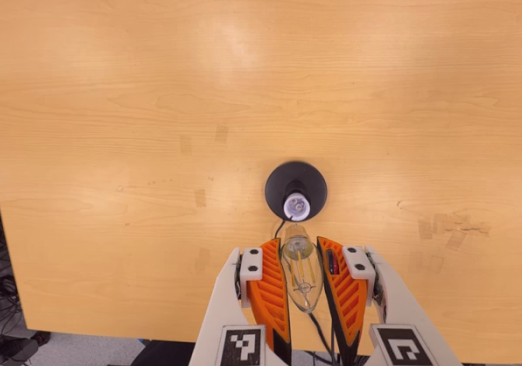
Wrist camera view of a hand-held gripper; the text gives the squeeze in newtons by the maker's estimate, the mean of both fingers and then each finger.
{"total": 20.3, "left": 22.1, "right": 18.4}